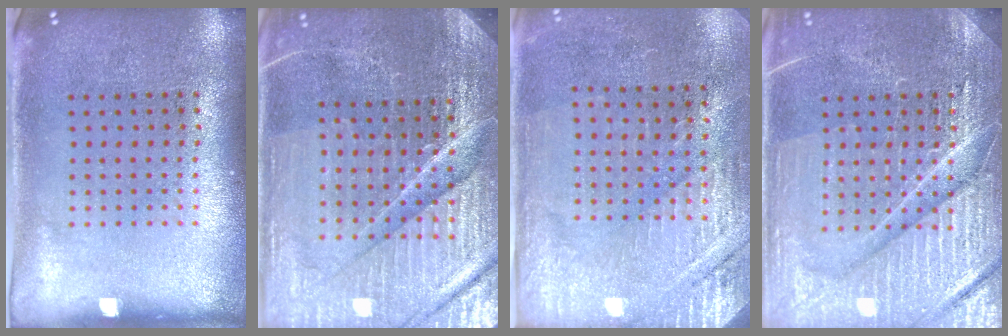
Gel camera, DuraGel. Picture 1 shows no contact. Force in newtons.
{"total": 5.8, "press": 5.3, "slide": 2.4}
{"total": 2.9, "press": 2.8, "slide": 0.7}
{"total": 5.2, "press": 5.1, "slide": 0.7}